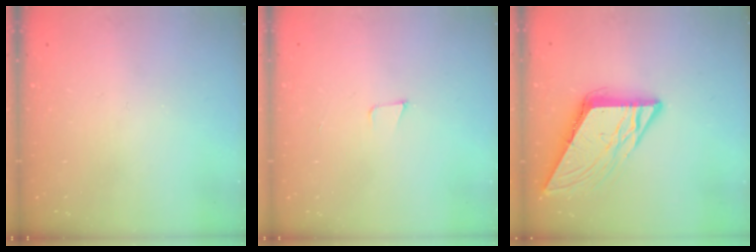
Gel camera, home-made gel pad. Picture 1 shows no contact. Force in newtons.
{"total": 3.4, "press": 2.1, "slide": 2.7}
{"total": 8.8, "press": 8.8, "slide": 0.9}